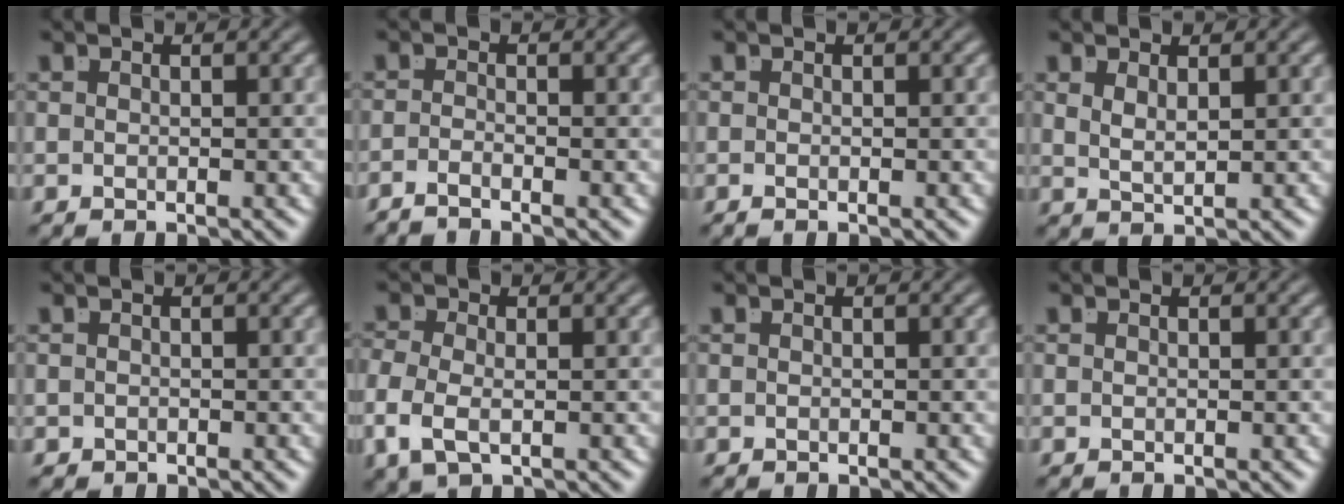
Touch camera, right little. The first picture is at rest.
{"total": 1.9, "force": [-1.7, -0.6, 0.5], "torque": [-0.009, -0.010, -0.029]}
{"total": 0.5, "force": [-0.5, -0.1, 0.1], "torque": [0.000, -0.003, -0.006]}
{"total": 1.5, "force": [0.9, 0.0, 1.2], "torque": [-0.028, -0.013, 0.028]}
{"total": 0.6, "force": [-0.6, 0.2, 0.0], "torque": [-0.005, -0.014, -0.001]}
{"total": 3.1, "force": [-1.1, 1.8, 2.3], "torque": [-0.065, -0.024, -0.004]}
{"total": 0.0}
{"total": 0.0}